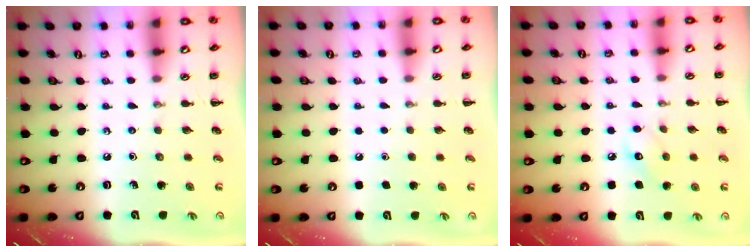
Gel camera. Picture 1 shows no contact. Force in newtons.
{"total": 1.7, "press": 1.7, "slide": 0.1}
{"total": 8.4, "press": 8.3, "slide": 1.3}